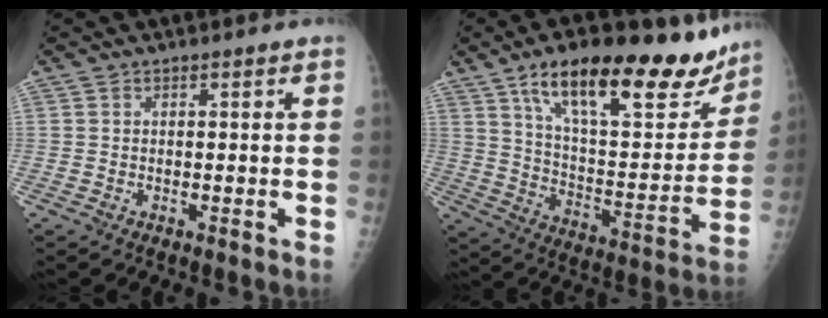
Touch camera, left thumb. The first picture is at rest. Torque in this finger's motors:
{"motor_torque": [1.76, 1.05, 1.44, -1.33, 0.22]}